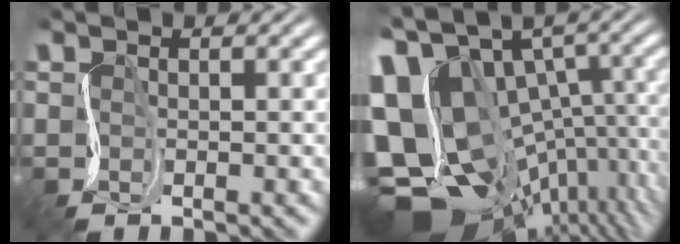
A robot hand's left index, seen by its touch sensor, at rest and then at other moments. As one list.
[{"total": 19.3, "force": [-4.4, 13.5, 13.0], "torque": [-0.217, 0.011, -0.040]}]